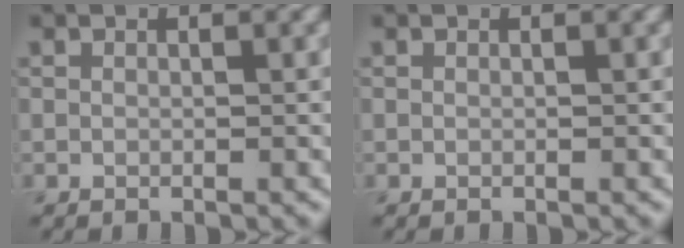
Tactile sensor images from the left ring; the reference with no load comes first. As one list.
[{"total": 0.0}]